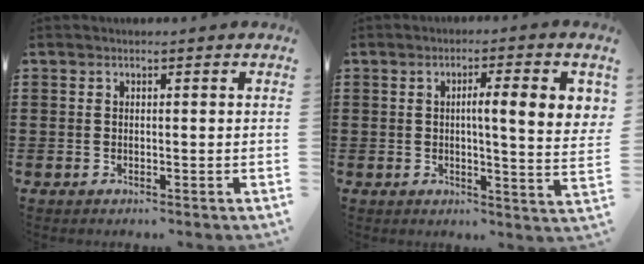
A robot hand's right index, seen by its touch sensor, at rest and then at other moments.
{"total": 8.1, "force": [1.7, 1.0, 7.9], "torque": [-0.123, -0.008, 0.019]}